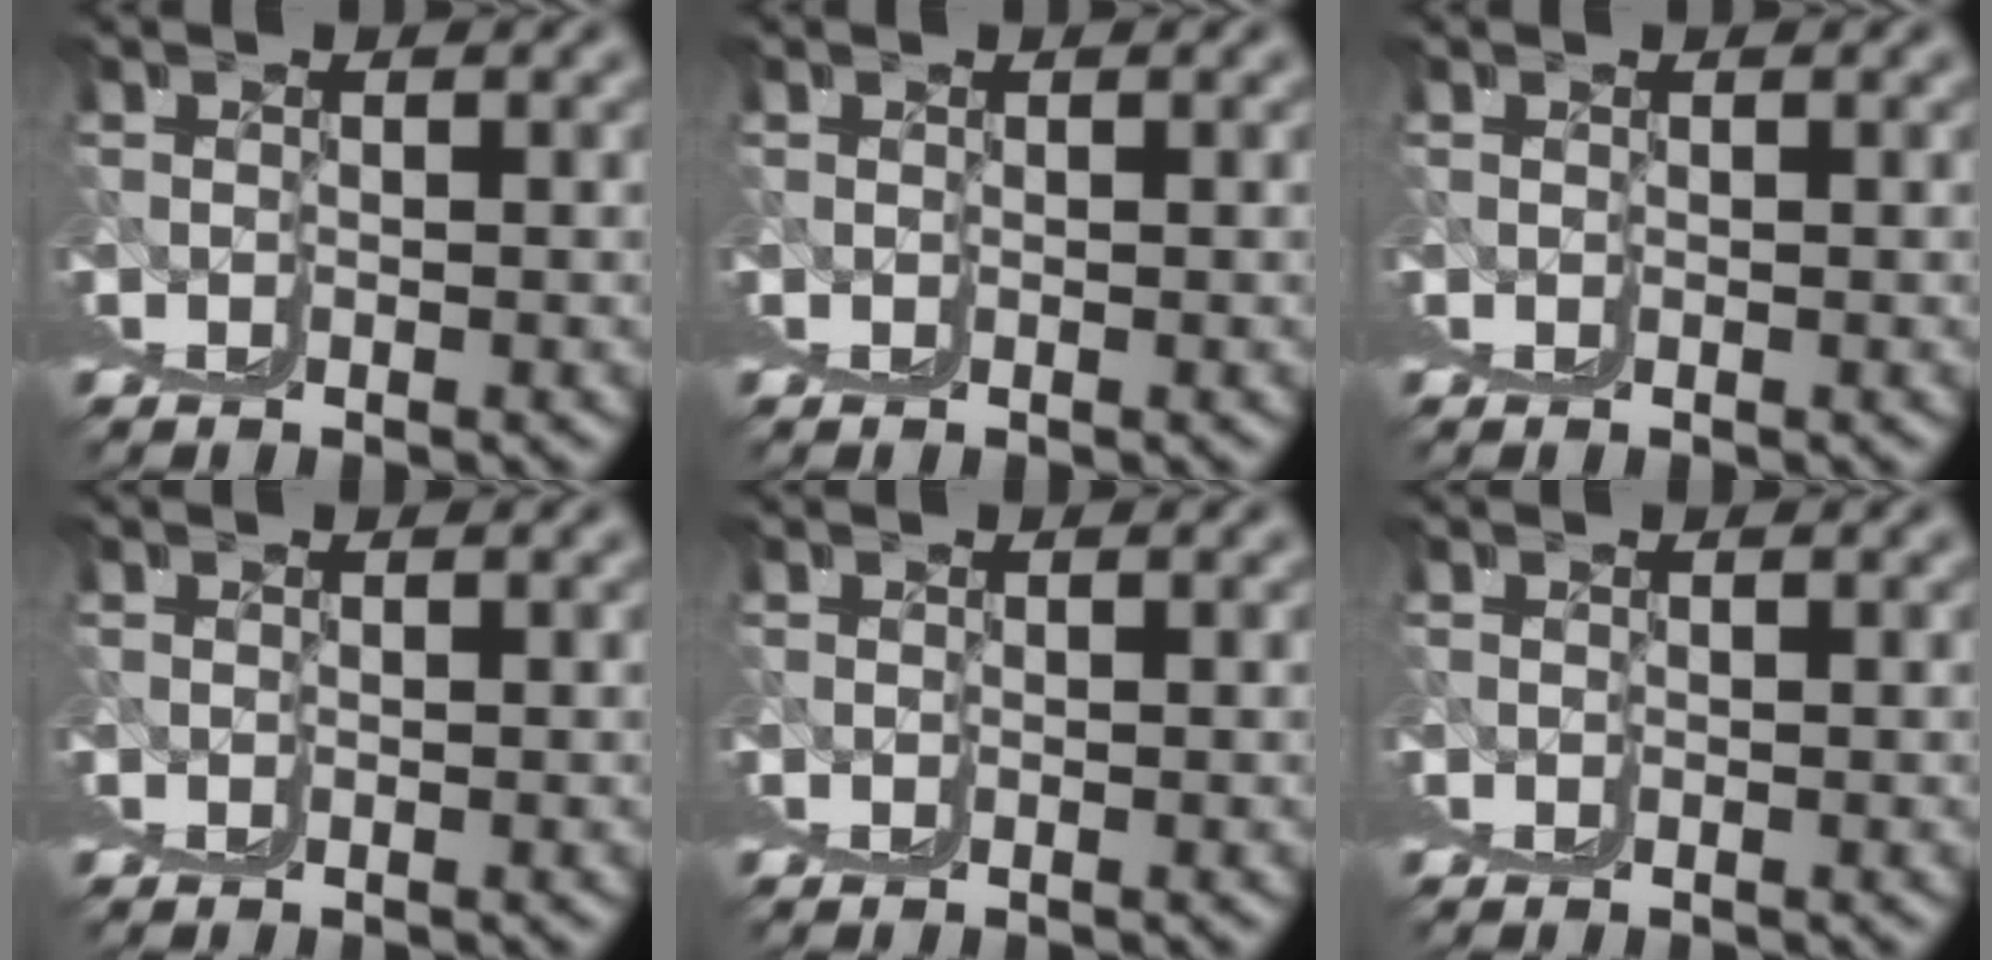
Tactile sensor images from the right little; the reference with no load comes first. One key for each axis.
{"total": 0.0}
{"total": 0.0}
{"total": 0.0}
{"total": 0.0}
{"total": 0.0}